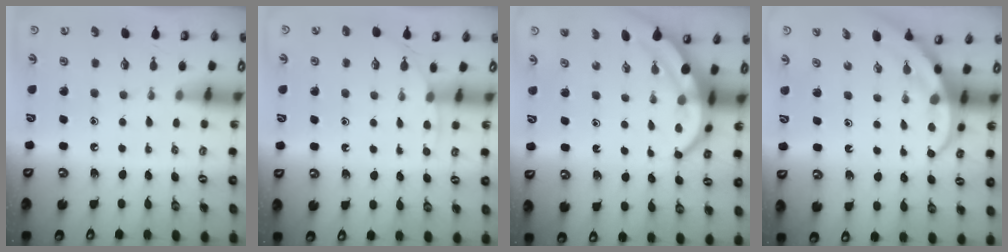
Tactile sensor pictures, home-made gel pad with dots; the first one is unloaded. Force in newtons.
{"total": 3.0, "press": 3.0, "slide": 0.4}
{"total": 7.4, "press": 7.3, "slide": 0.8}
{"total": 4.0, "press": 3.9, "slide": 0.4}